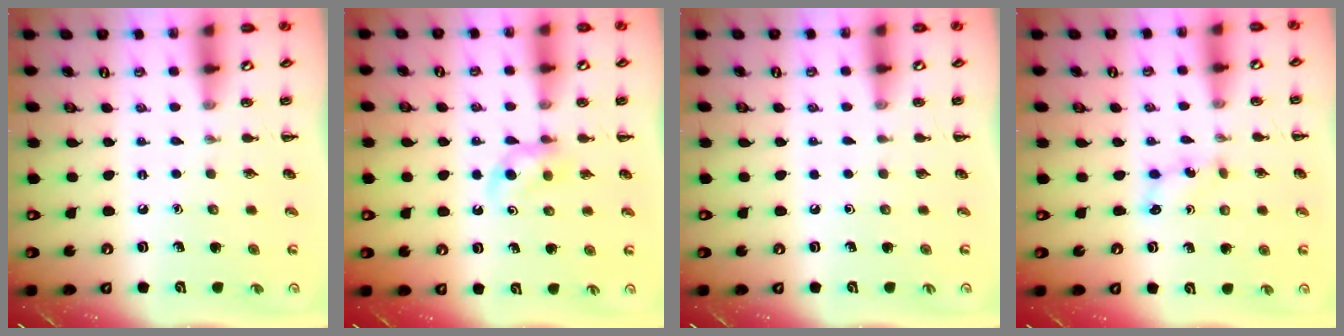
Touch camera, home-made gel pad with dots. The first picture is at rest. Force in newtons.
{"total": 3.8, "press": 3.5, "slide": 1.6}
{"total": 0.0}
{"total": 3.6, "press": 3.4, "slide": 1.1}